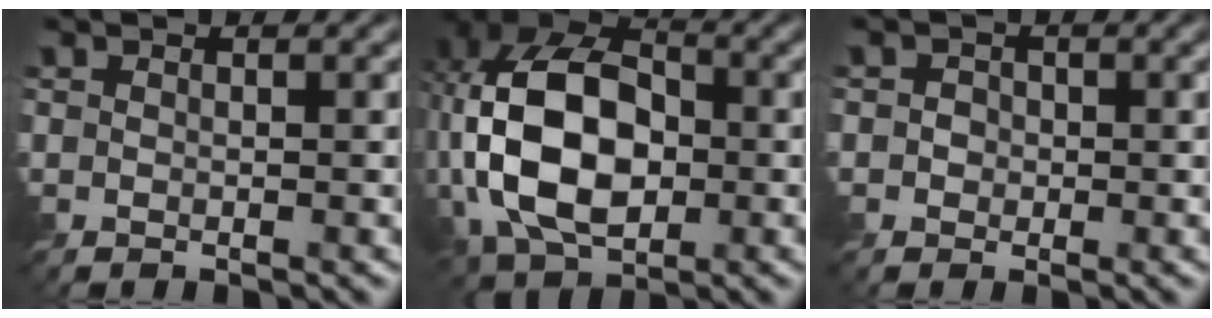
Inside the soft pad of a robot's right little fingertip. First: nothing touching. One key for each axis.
{"total": 13.0, "fx": -0.9, "fy": 8.4, "fz": 9.9, "tx": -0.212, "ty": 0.010, "tz": -0.028}
{"total": 1.5, "fx": -0.1, "fy": 1.5, "fz": 0.5, "tx": -0.002, "ty": 0.004, "tz": -0.002}